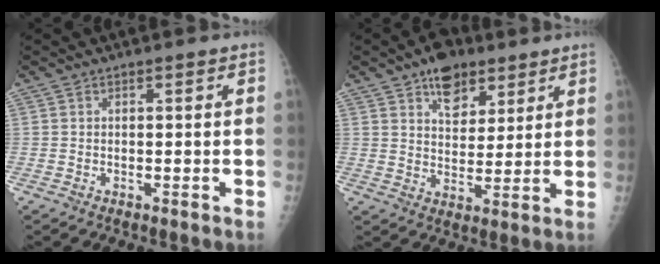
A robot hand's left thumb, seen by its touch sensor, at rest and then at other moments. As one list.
[{"total": 9.4, "force": [5.8, 5.5, 4.8], "torque": [-0.043, -0.029, 0.093]}]